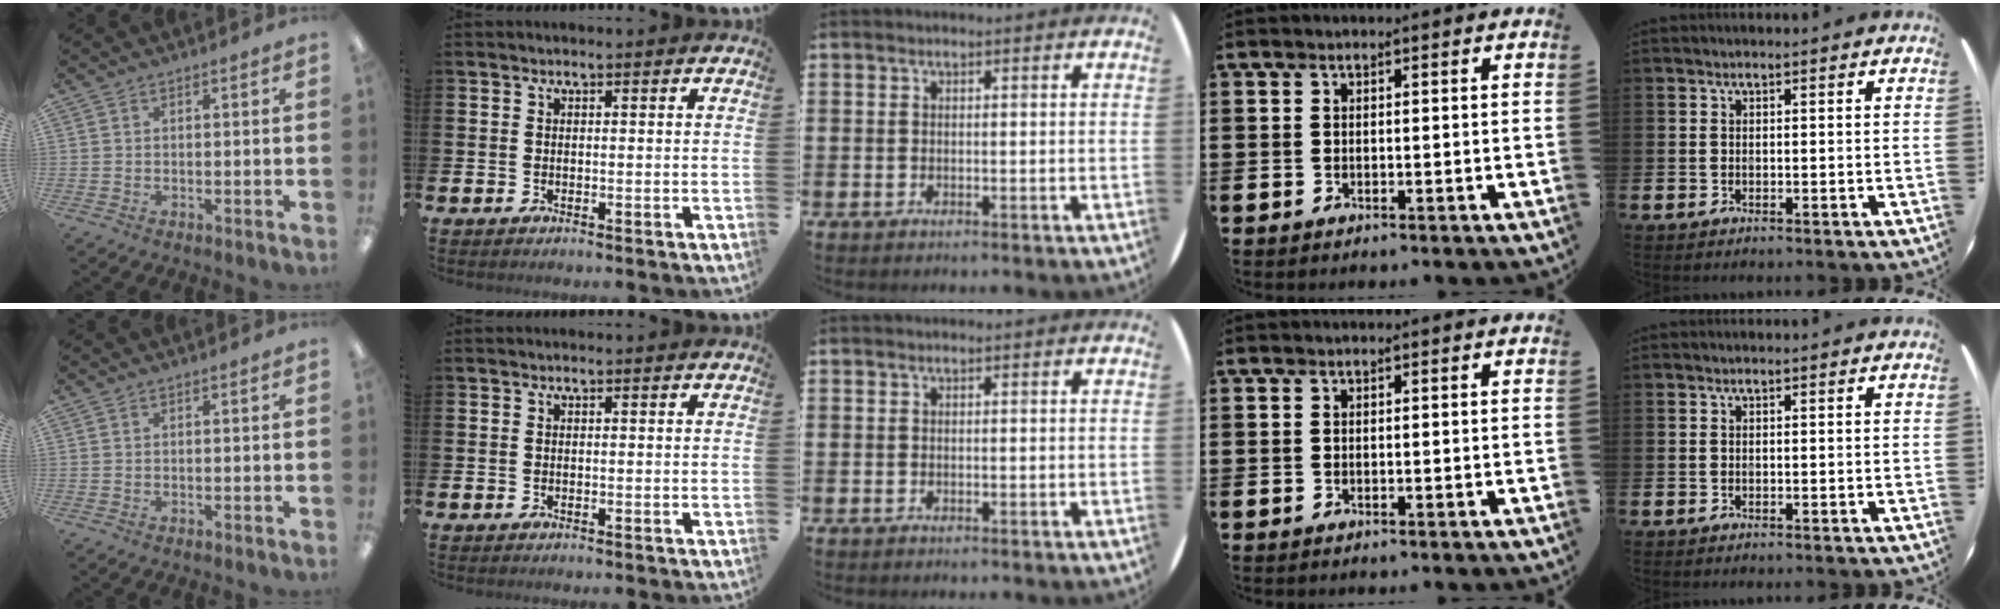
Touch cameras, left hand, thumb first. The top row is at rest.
{}